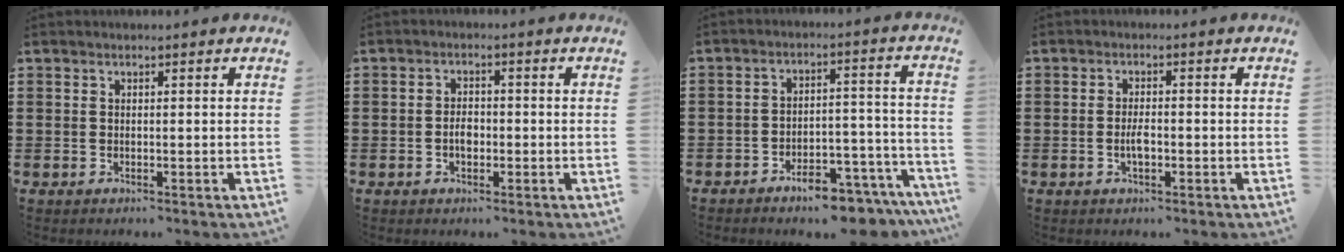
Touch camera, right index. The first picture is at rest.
{"total": 2.6, "force": [-0.5, 1.5, 2.0], "torque": [-0.031, 0.000, -0.012]}
{"total": 6.8, "force": [-6.3, 1.2, 2.3], "torque": [-0.030, 0.022, -0.117]}
{"total": 2.8, "force": [-0.8, 1.0, 2.5], "torque": [-0.054, -0.001, -0.016]}